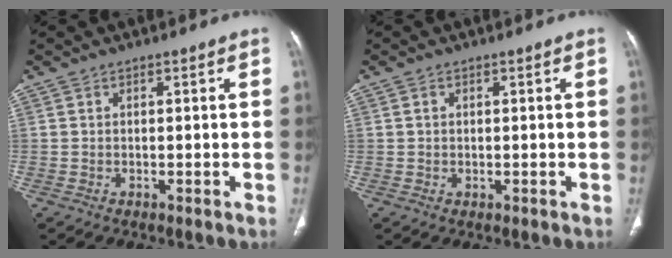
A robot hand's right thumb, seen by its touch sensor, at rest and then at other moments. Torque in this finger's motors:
{"motor_torque": [-0.44, 0.36, -0.35, 0.12, 0.06]}